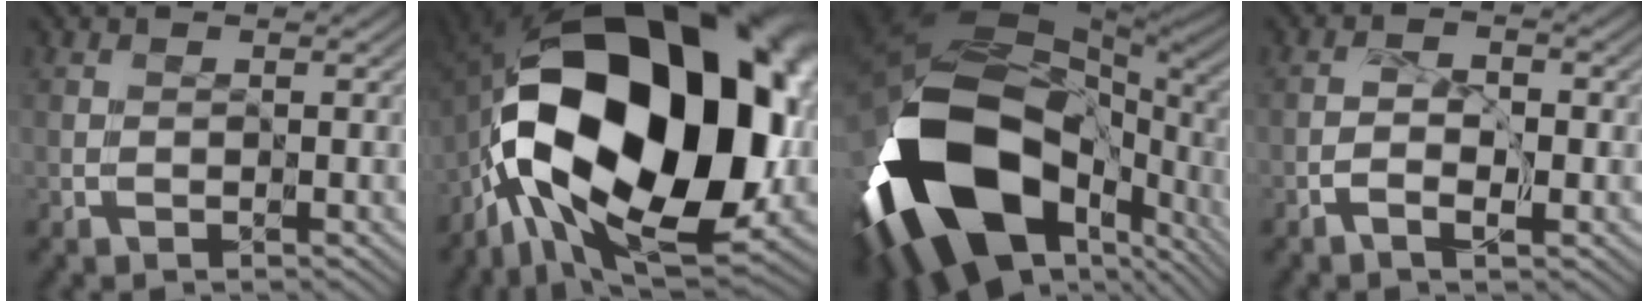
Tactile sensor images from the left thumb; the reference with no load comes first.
{"total": 22.0, "force": [-1.2, 12.5, 18.0], "torque": [-0.373, -0.025, -0.010]}
{"total": 19.2, "force": [-6.4, 11.5, 13.9], "torque": [-0.307, -0.052, -0.079]}
{"total": 2.1, "force": [-0.8, 1.0, 1.6], "torque": [-0.029, 0.002, -0.017]}